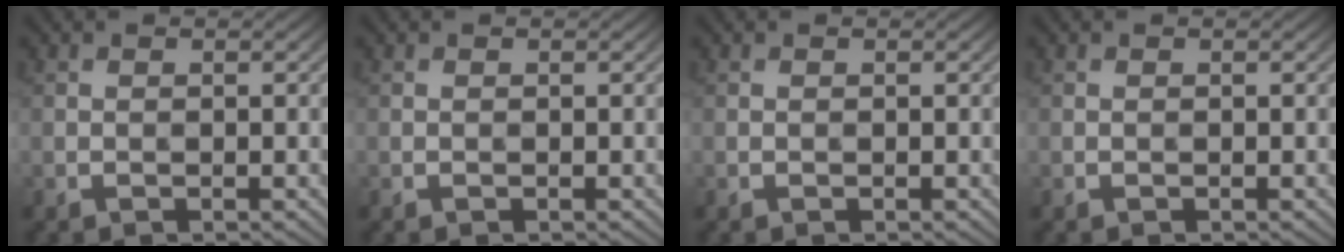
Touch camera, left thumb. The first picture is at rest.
{"total": 0.0}
{"total": 0.0}
{"total": 0.0}